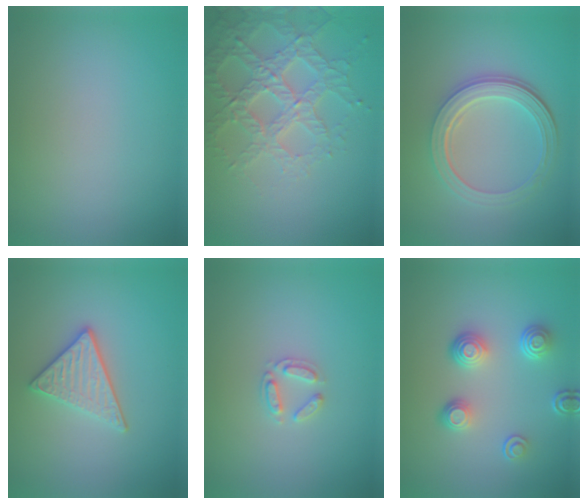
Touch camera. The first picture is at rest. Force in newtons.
{"total": 4.0, "press": 3.8, "slide": 1.0}
{"total": 5.1, "press": 3.7, "slide": 3.5}
{"total": 3.2, "press": 2.9, "slide": 1.4}
{"total": 1.7, "press": 1.7, "slide": 0.2}
{"total": 3.7, "press": 2.9, "slide": 2.3}